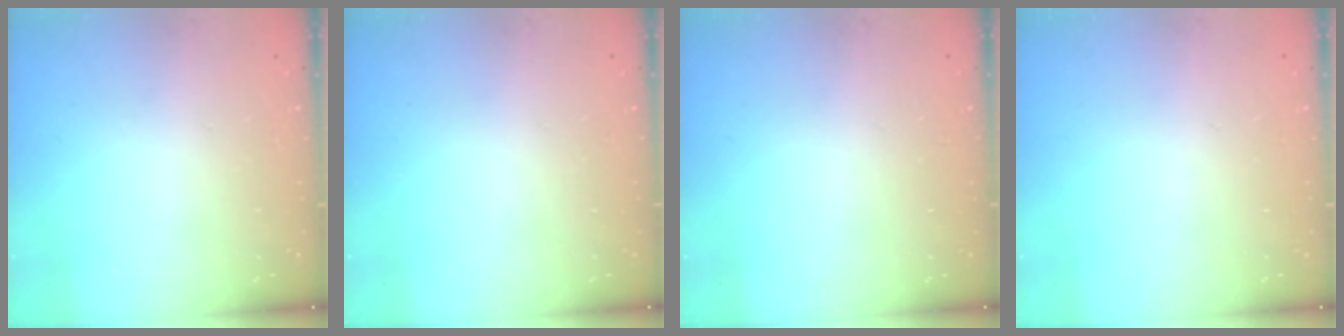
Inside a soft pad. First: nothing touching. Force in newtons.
{"total": 0.0}
{"total": 0.0}
{"total": 0.0}